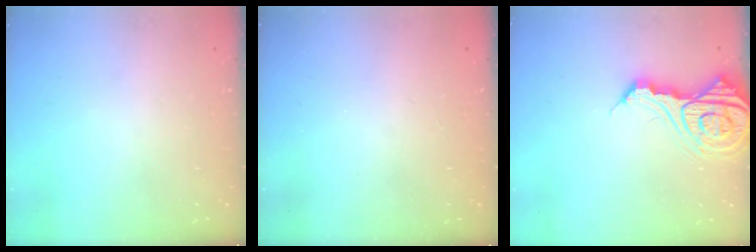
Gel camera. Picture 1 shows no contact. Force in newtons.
{"total": 0.0}
{"total": 13.7, "press": 13.6, "slide": 1.4}